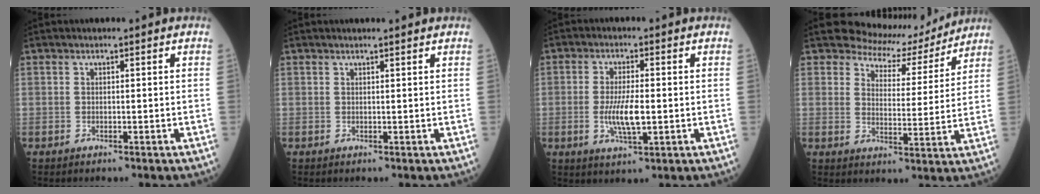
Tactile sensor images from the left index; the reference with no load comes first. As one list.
[{"total": 2.4, "force": [2.3, -0.1, 0.7], "torque": [-0.011, 0.006, 0.027]}, {"total": 5.7, "force": [-0.7, 1.3, 5.5], "torque": [-0.116, -0.010, -0.012]}, {"total": 8.7, "force": [8.3, 2.9, 0.2], "torque": [-0.009, -0.009, 0.112]}]